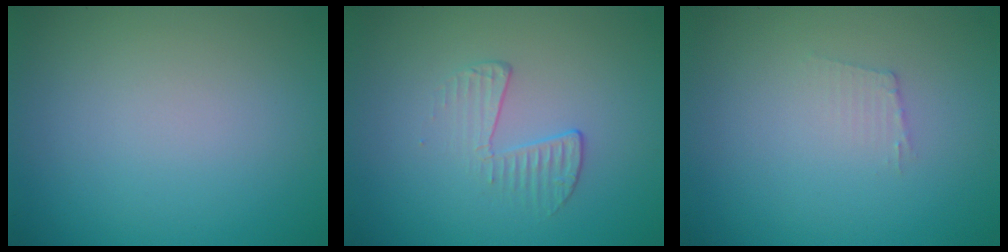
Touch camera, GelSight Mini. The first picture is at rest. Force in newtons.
{"total": 1.9, "press": 0.7, "slide": 1.8}
{"total": 1.1, "press": 1.0, "slide": 0.2}